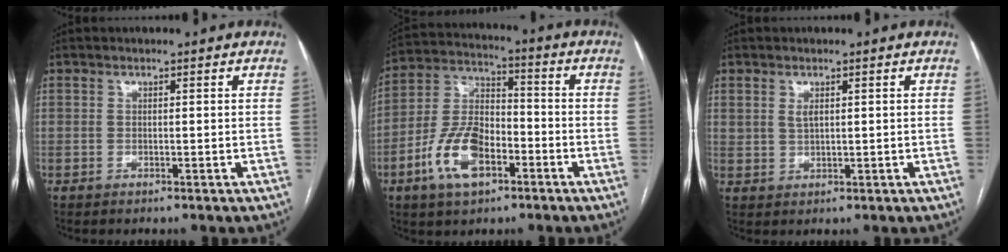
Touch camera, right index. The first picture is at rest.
{"total": 11.9, "force": [-5.1, 5.9, 9.0], "torque": [-0.200, 0.014, -0.091]}
{"total": 1.7, "force": [1.0, 0.9, 1.1], "torque": [-0.026, 0.002, 0.023]}